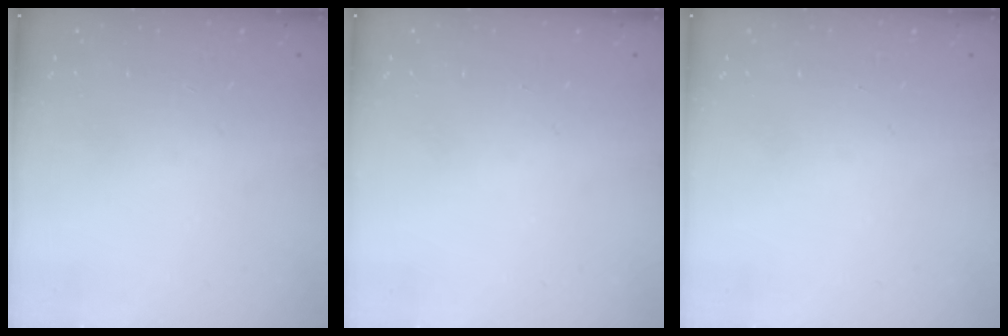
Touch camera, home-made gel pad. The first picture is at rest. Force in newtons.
{"total": 0.0}
{"total": 0.0}